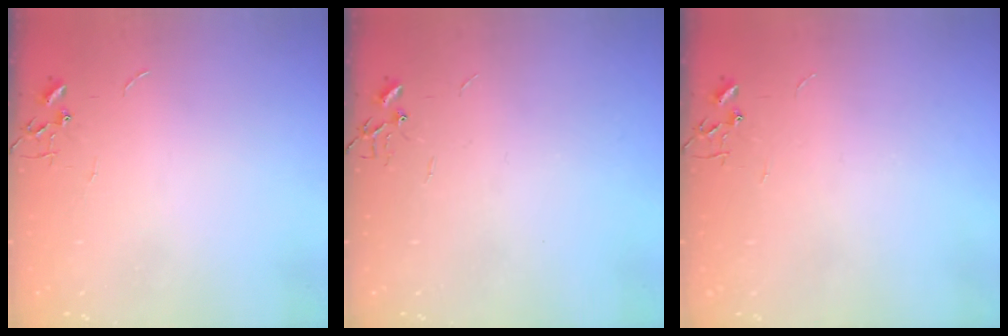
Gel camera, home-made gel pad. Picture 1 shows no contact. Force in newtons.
{"total": 0.0}
{"total": 0.0}